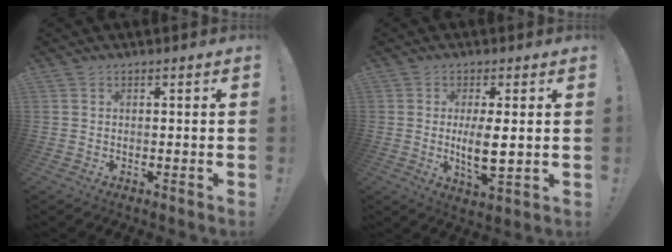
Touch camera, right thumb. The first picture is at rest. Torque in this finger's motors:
{"motor_torque": [-0.47, 0.50, -0.08, 0.29, 0.25]}